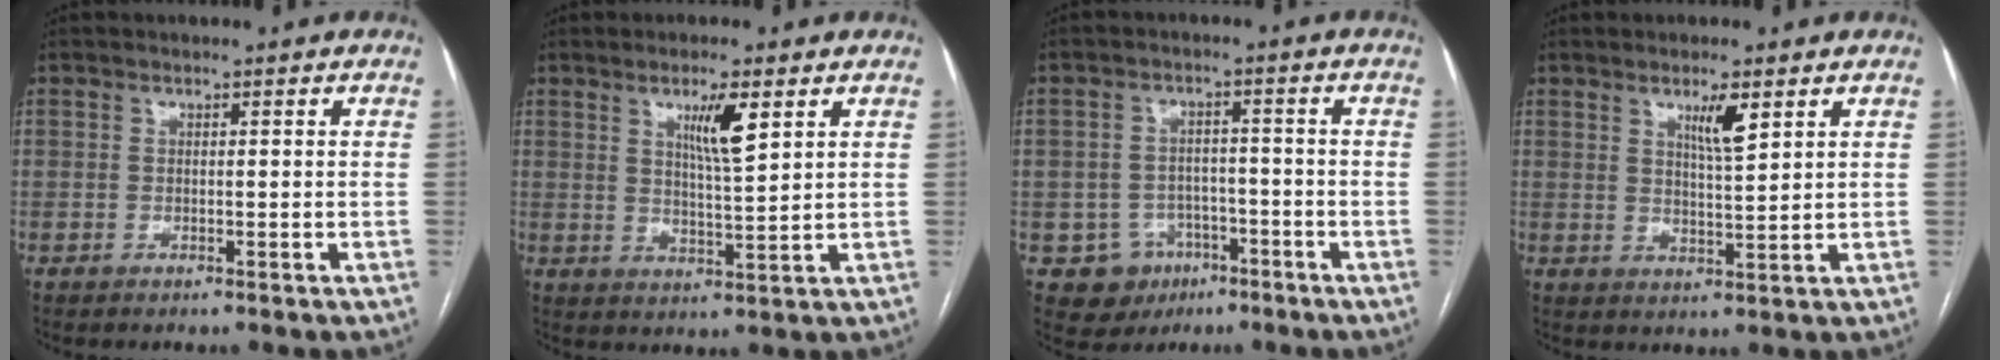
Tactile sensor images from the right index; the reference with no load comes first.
{"total": 5.9, "force": [2.8, 0.4, 5.2], "torque": [-0.091, -0.007, 0.049]}
{"total": 6.9, "force": [-3.0, 6.1, 1.2], "torque": [-0.018, 0.011, -0.037]}
{"total": 4.5, "force": [2.5, 0.3, 3.7], "torque": [-0.064, -0.006, 0.044]}